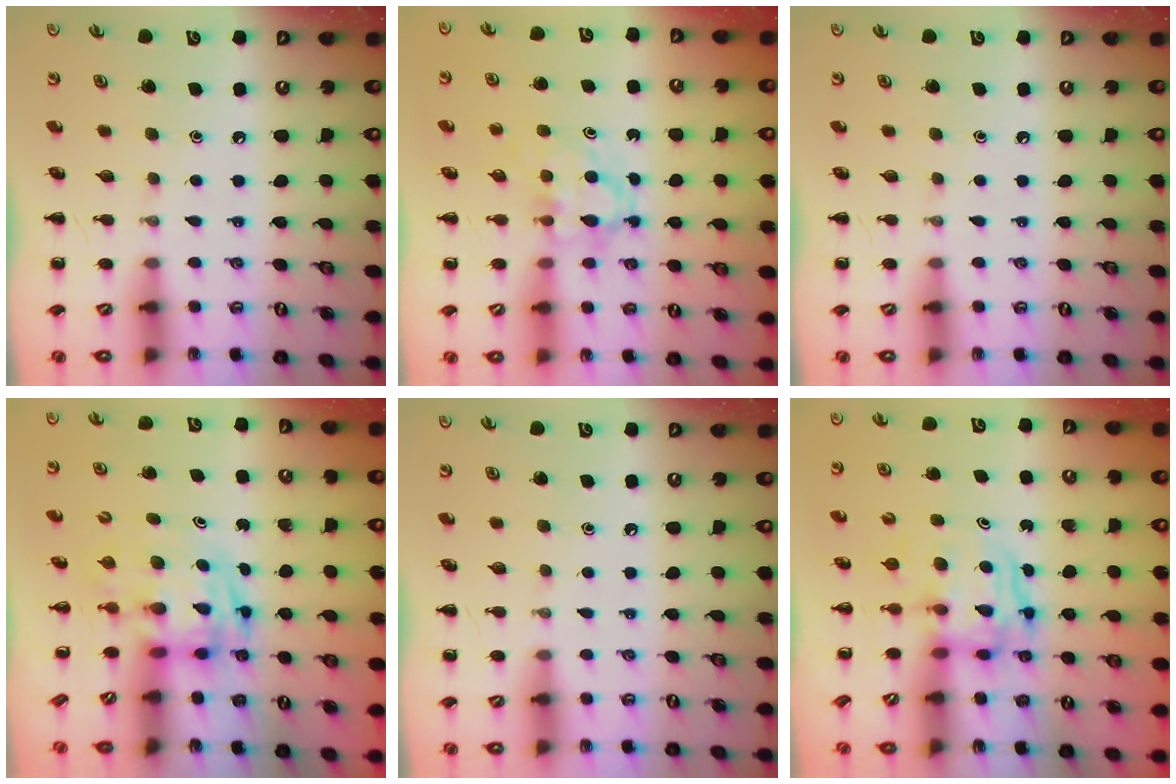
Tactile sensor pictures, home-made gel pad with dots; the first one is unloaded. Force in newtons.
{"total": 4.9, "press": 4.8, "slide": 0.9}
{"total": 0.0}
{"total": 2.7, "press": 2.7, "slide": 0.5}
{"total": 0.0}
{"total": 3.6, "press": 3.6, "slide": 0.4}